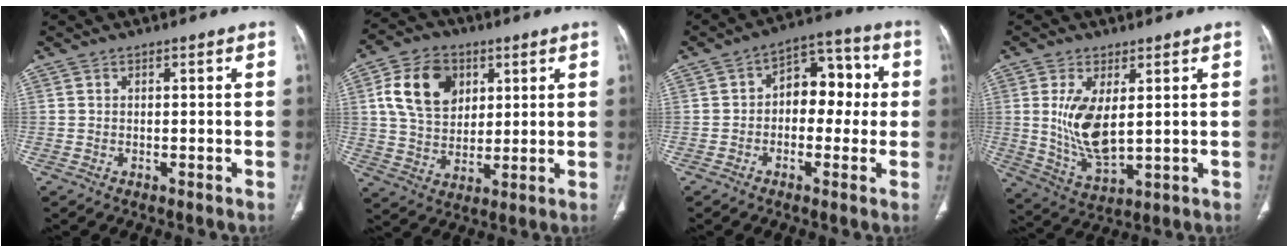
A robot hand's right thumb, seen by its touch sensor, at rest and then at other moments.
{"total": 13.5, "force": [4.4, 9.8, 8.2], "torque": [-0.120, -0.005, 0.080]}
{"total": 10.2, "force": [0.2, 6.8, 7.5], "torque": [-0.059, 0.037, -0.010]}
{"total": 10.3, "force": [1.7, 4.7, 9.0], "torque": [-0.173, -0.023, 0.047]}